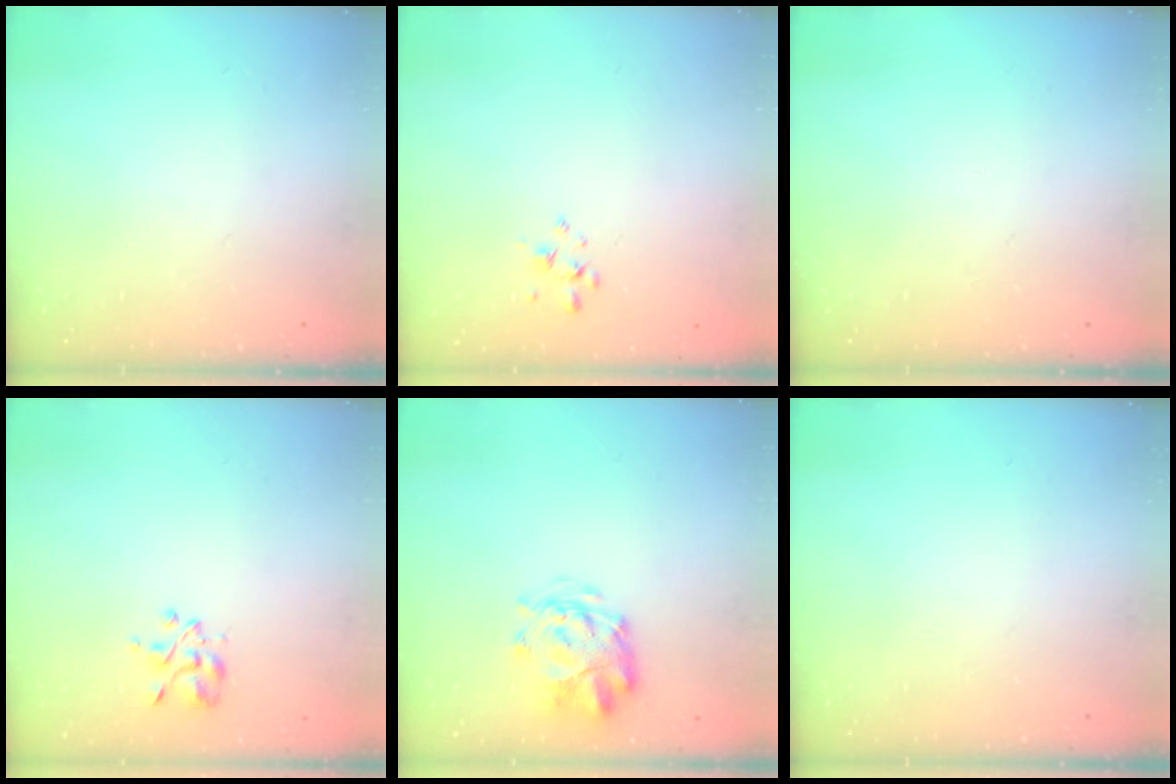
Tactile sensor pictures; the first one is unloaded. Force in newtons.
{"total": 2.6, "press": 2.4, "slide": 0.8}
{"total": 0.0}
{"total": 3.2, "press": 3.0, "slide": 1.1}
{"total": 4.8, "press": 4.5, "slide": 1.7}
{"total": 0.0}